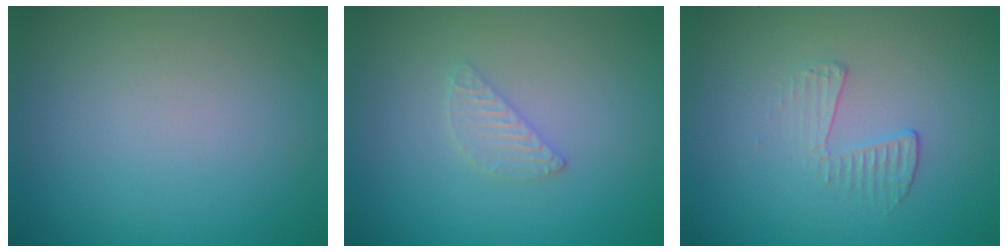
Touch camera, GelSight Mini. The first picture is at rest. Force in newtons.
{"total": 1.5, "press": 1.5, "slide": 0.2}
{"total": 1.8, "press": 0.5, "slide": 1.7}